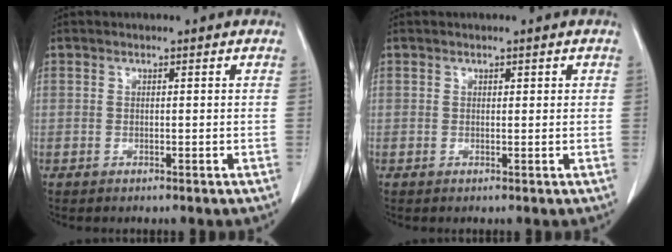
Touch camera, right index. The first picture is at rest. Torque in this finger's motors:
{"motor_torque": [-0.10, -0.01, -0.01, 0.00]}